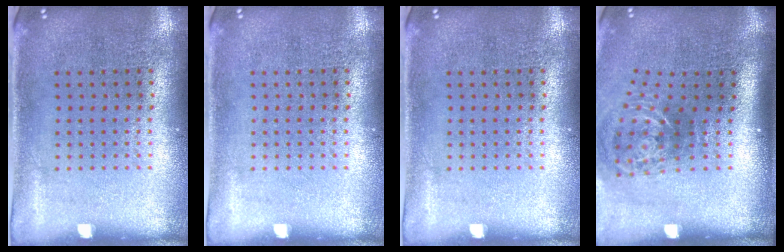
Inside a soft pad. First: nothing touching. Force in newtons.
{"total": 0.0}
{"total": 0.0}
{"total": 2.2, "press": 1.3, "slide": 1.8}